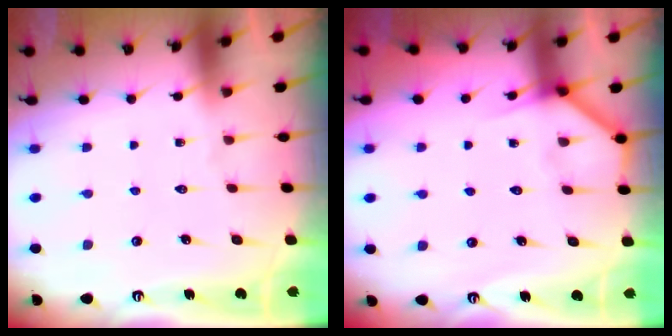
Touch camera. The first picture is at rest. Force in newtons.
{"total": 4.3, "press": 4.2, "slide": 0.3}